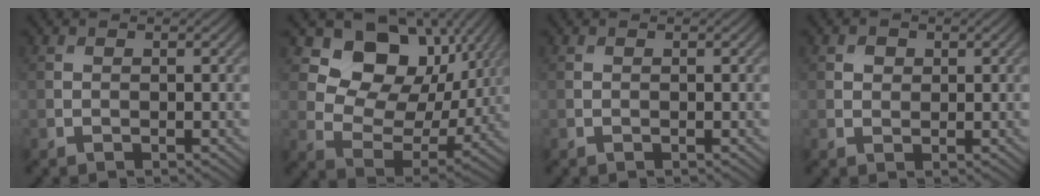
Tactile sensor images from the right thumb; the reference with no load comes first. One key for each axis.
{"total": 12.5, "fx": 5.8, "fy": 8.7, "fz": 6.8, "tx": -0.129, "ty": -0.004, "tz": 0.096}
{"total": 0.0}
{"total": 1.3, "fx": 0.6, "fy": 1.1, "fz": 0.5, "tx": -0.009, "ty": -0.001, "tz": 0.008}